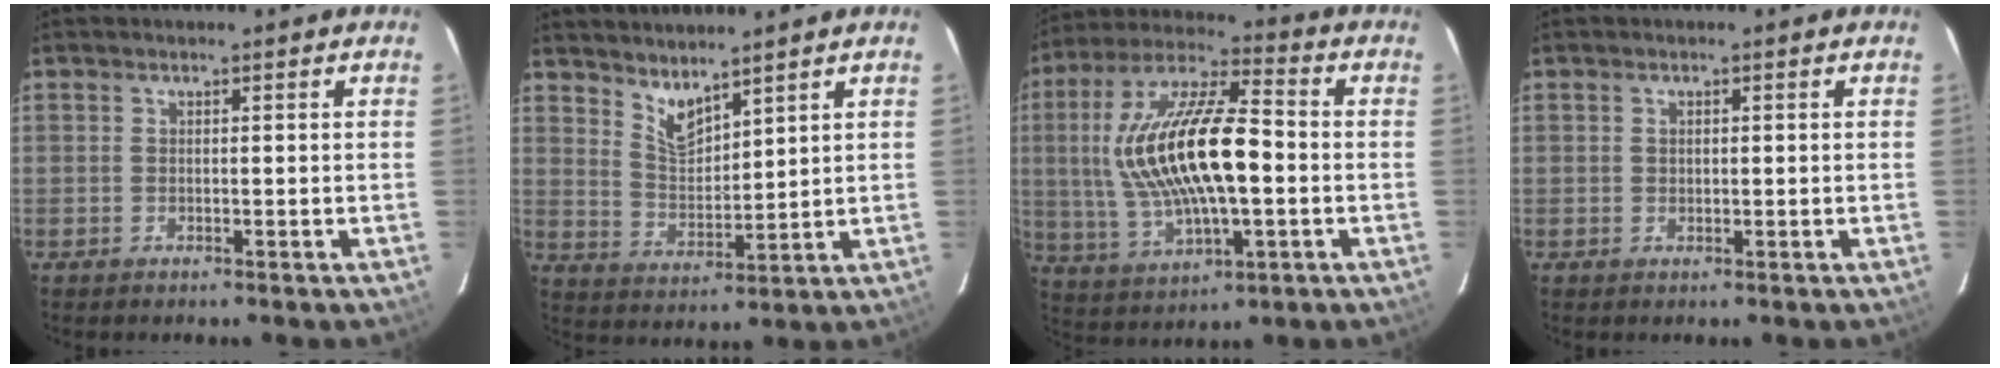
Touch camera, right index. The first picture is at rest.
{"total": 6.0, "force": [5.0, 1.8, 2.9], "torque": [-0.049, -0.007, 0.099]}
{"total": 20.5, "force": [-0.1, 7.5, 19.1], "torque": [-0.379, 0.009, 0.004]}
{"total": 0.8, "force": [0.2, 0.6, 0.4], "torque": [-0.007, 0.004, 0.005]}